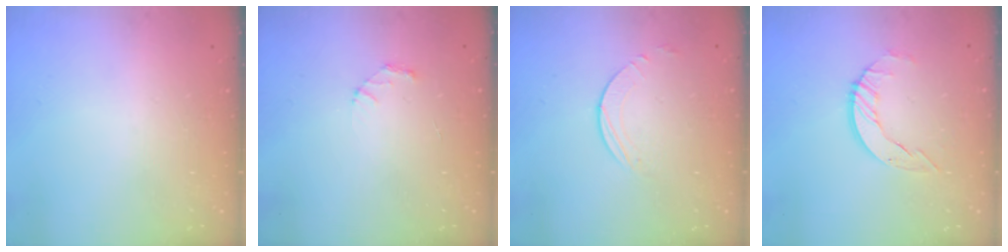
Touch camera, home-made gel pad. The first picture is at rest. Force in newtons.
{"total": 2.1, "press": 2.1, "slide": 0.2}
{"total": 4.8, "press": 4.8, "slide": 0.5}
{"total": 5.2, "press": 5.2, "slide": 0.5}